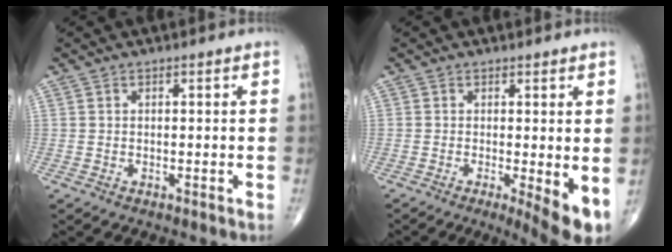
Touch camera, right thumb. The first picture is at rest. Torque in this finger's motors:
{"motor_torque": [-0.26, 0.50, 0.26, -0.04, 0.06]}